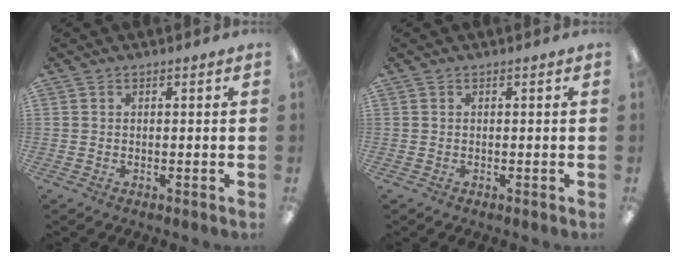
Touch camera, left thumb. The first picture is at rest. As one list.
[{"total": 0.0}]